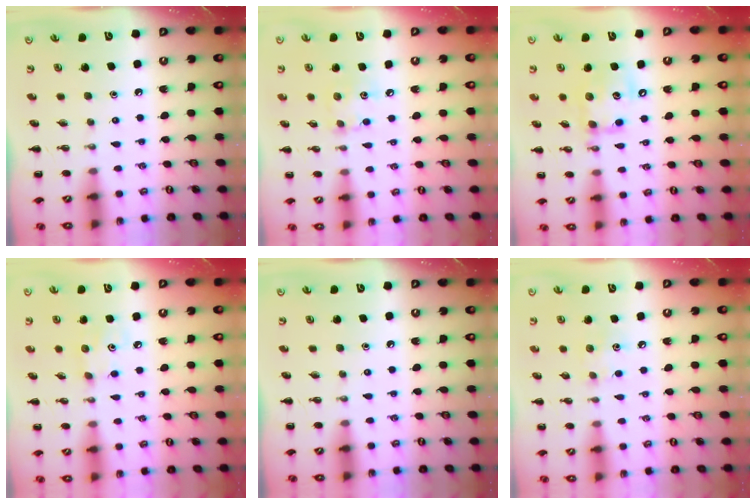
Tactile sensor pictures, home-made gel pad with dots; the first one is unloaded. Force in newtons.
{"total": 6.2, "press": 6.2, "slide": 0.8}
{"total": 12.6, "press": 12.5, "slide": 1.9}
{"total": 3.2, "press": 3.1, "slide": 0.6}
{"total": 0.0}
{"total": 5.5, "press": 5.4, "slide": 1.3}